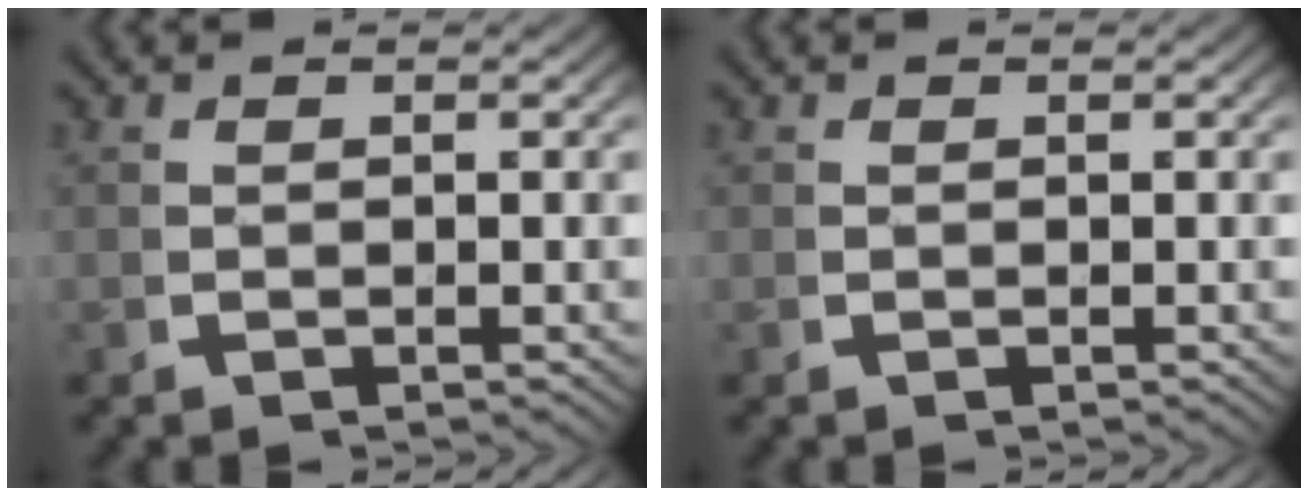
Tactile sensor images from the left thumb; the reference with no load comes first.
{"total": 0.0}